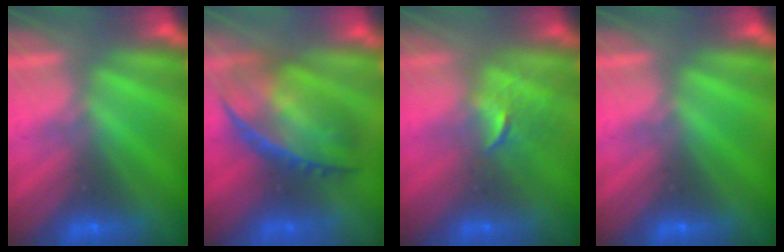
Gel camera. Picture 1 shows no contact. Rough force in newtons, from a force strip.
{"total": 8.1}
{"total": 2.6}
{"total": 0.0}